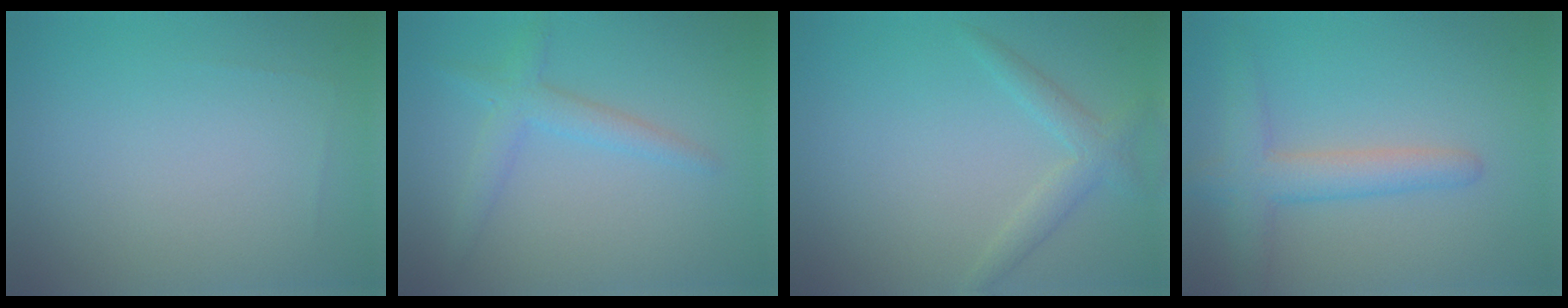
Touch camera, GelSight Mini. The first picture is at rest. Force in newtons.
{"total": 2.6, "press": 2.6, "slide": 0.1}
{"total": 2.0, "press": 2.0, "slide": 0.1}
{"total": 3.8, "press": 3.8, "slide": 0.2}